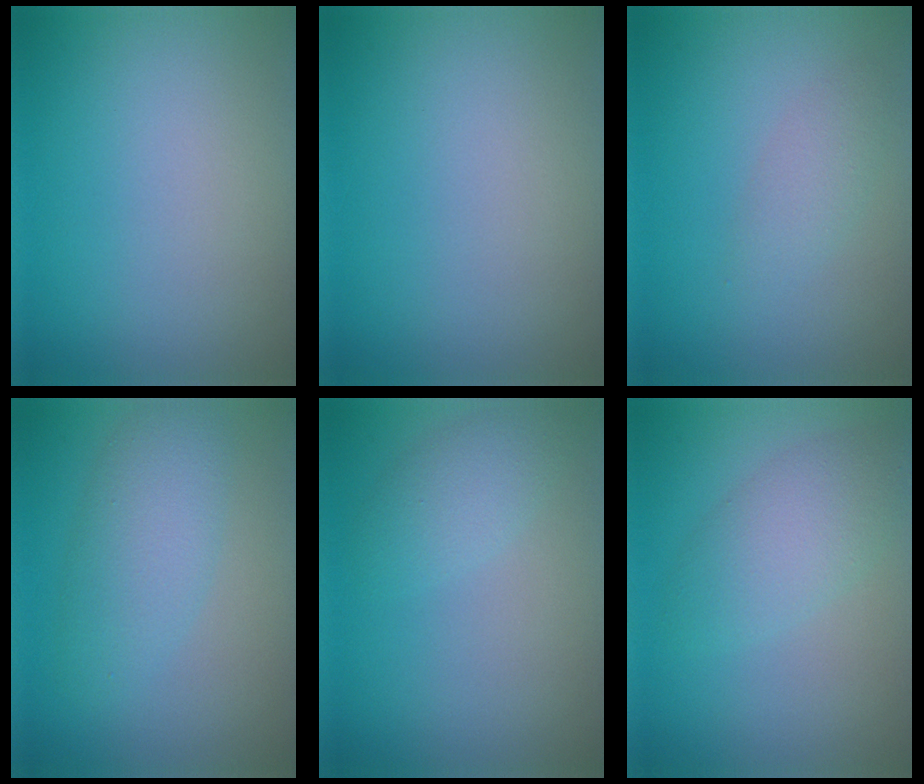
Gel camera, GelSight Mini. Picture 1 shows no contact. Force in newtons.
{"total": 0.0}
{"total": 1.6, "press": 1.6, "slide": 0.1}
{"total": 3.9, "press": 3.9, "slide": 0.1}
{"total": 2.1, "press": 2.1, "slide": 0.0}
{"total": 3.5, "press": 3.5, "slide": 0.1}